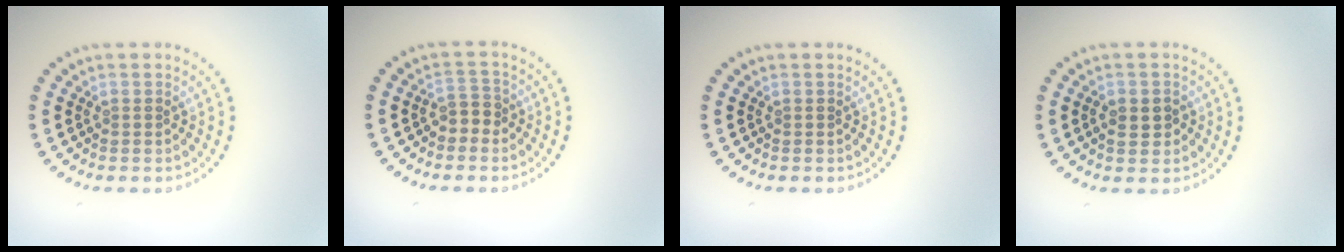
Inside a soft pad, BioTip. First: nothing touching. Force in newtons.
{"total": 1.8, "press": 1.6, "slide": 0.9}
{"total": 0.0}
{"total": 2.2, "press": 2.2, "slide": 0.2}